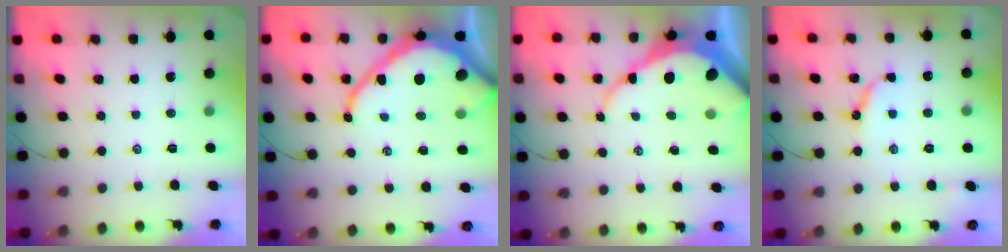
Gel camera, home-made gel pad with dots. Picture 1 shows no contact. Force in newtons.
{"total": 15.7, "press": 15.6, "slide": 1.7}
{"total": 11.5, "press": 11.5, "slide": 1.0}
{"total": 5.5, "press": 5.5, "slide": 0.7}